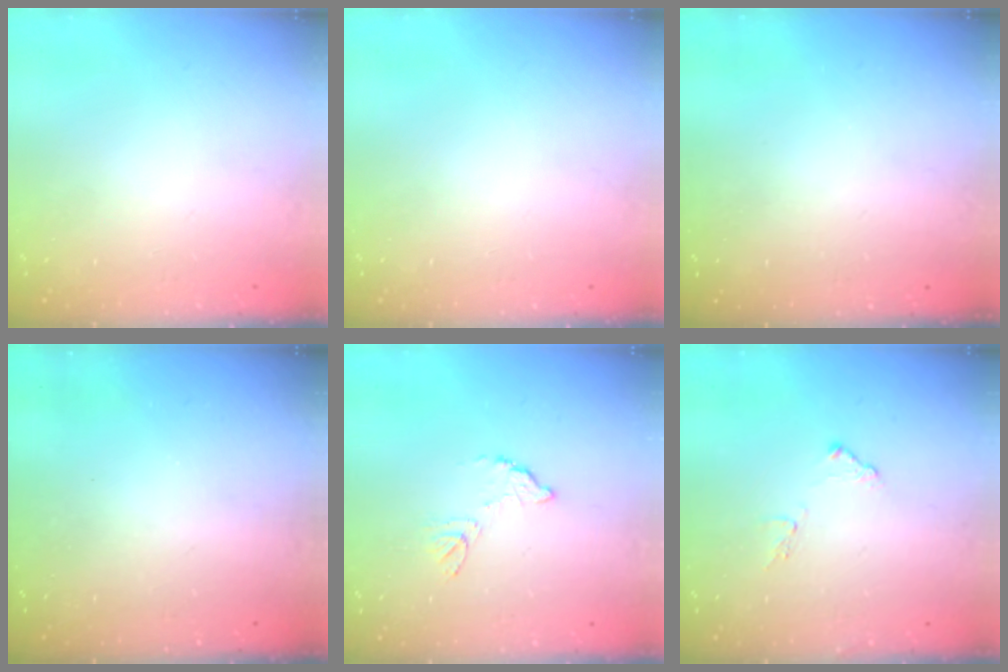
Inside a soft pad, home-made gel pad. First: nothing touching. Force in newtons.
{"total": 0.0}
{"total": 2.9, "press": 2.8, "slide": 0.8}
{"total": 3.1, "press": 3.1, "slide": 0.1}
{"total": 6.8, "press": 6.8, "slide": 0.3}
{"total": 8.0, "press": 8.0, "slide": 0.4}